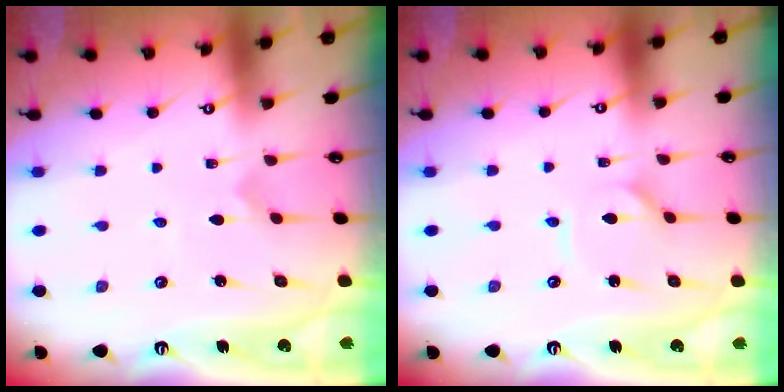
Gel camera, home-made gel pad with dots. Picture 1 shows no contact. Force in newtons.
{"total": 1.8, "press": 1.8, "slide": 0.2}